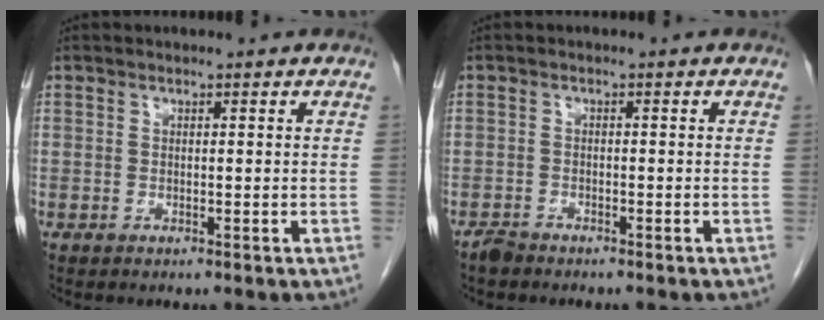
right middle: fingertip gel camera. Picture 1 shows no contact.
{"total": 1.4, "force": [-1.3, 0.4, 0.2], "torque": [-0.008, -0.001, -0.024]}